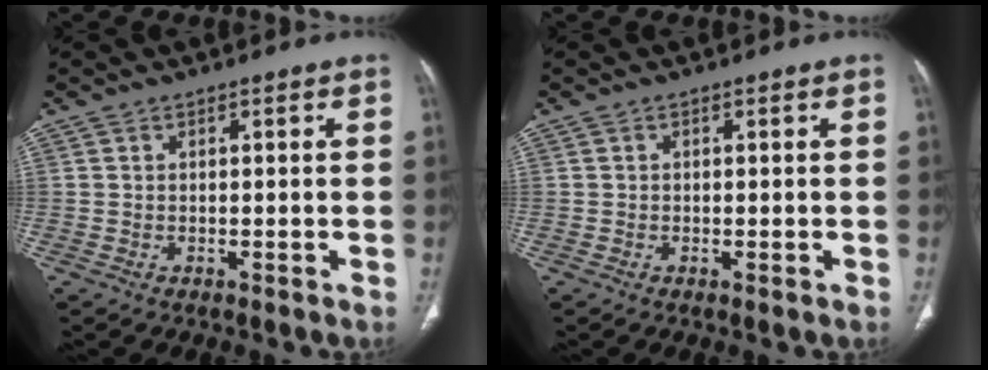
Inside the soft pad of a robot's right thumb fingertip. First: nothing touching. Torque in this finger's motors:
{"motor_torque": [1.03, 0.54, 0.11, -0.53, -0.03]}